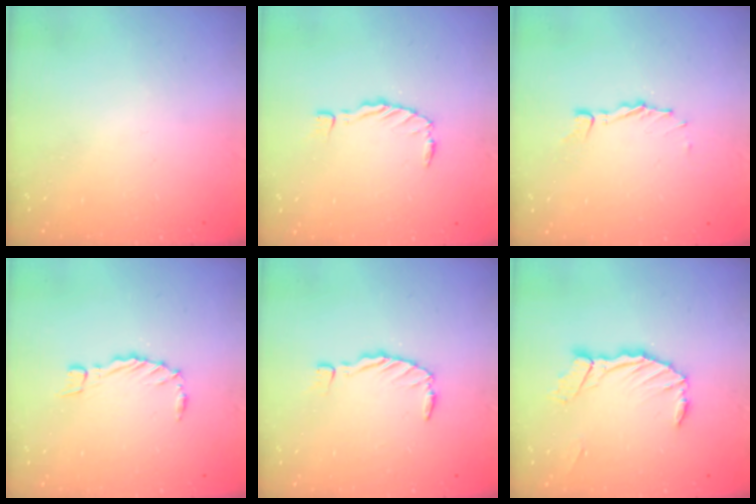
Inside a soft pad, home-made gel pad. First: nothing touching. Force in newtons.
{"total": 0.0}
{"total": 3.9, "press": 3.9, "slide": 0.3}
{"total": 2.7, "press": 2.7, "slide": 0.1}
{"total": 0.0}
{"total": 10.9, "press": 10.8, "slide": 1.3}